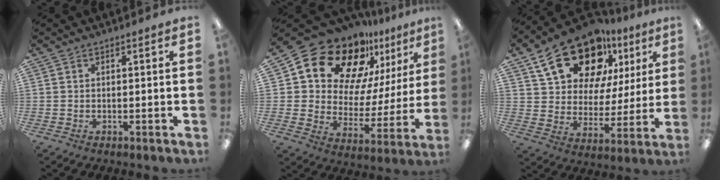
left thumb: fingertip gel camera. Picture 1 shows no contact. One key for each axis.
{"total": 18.3, "fx": 14.3, "fy": 9.2, "fz": 6.7, "tx": -0.135, "ty": -0.107, "tz": 0.256}
{"total": 20.4, "fx": 12.9, "fy": 11.8, "fz": 10.5, "tx": -0.172, "ty": -0.067, "tz": 0.232}